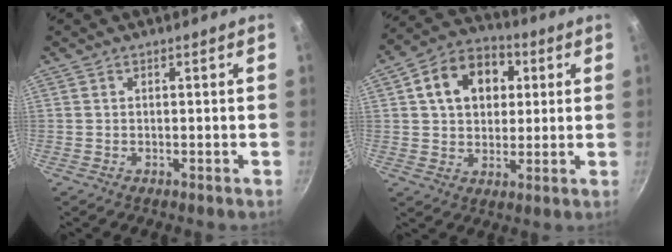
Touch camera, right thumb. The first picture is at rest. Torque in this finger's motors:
{"motor_torque": [-0.90, 1.39, 0.55, 0.10, 0.06]}